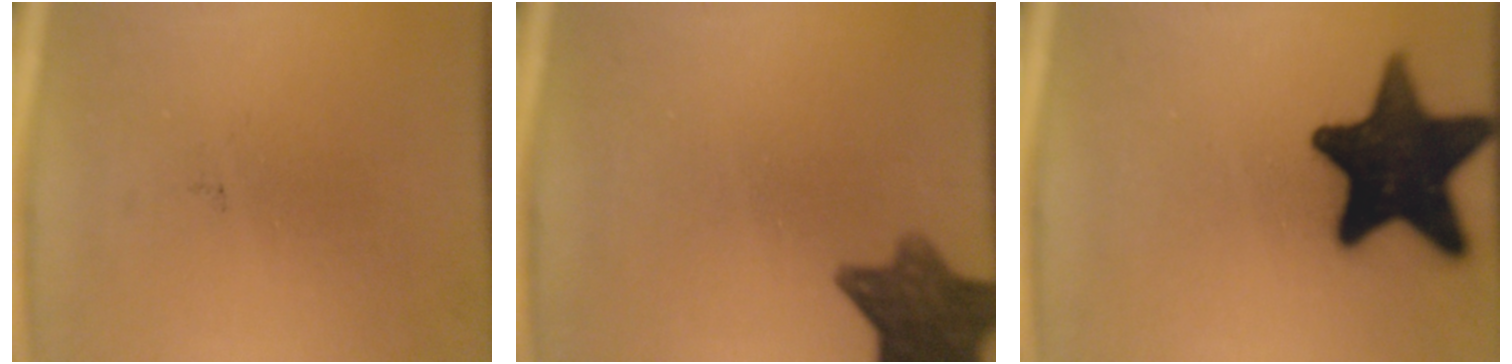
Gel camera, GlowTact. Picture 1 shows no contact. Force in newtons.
{"total": 9.8}
{"total": 19.1}